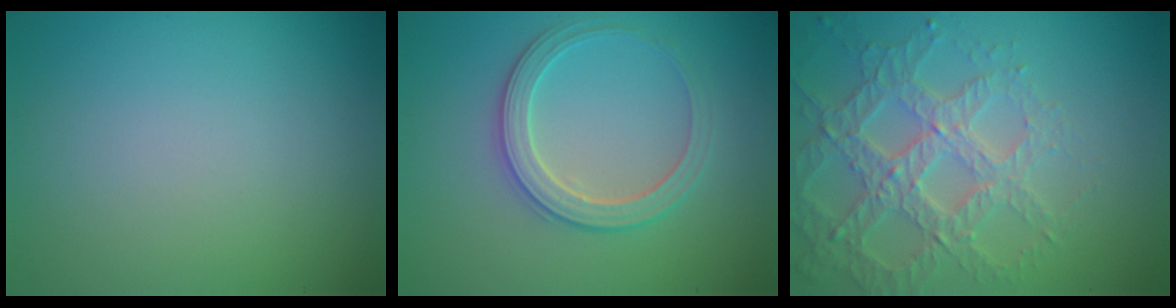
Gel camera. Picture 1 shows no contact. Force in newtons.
{"total": 2.9, "press": 2.9, "slide": 0.3}
{"total": 4.3, "press": 4.1, "slide": 1.2}